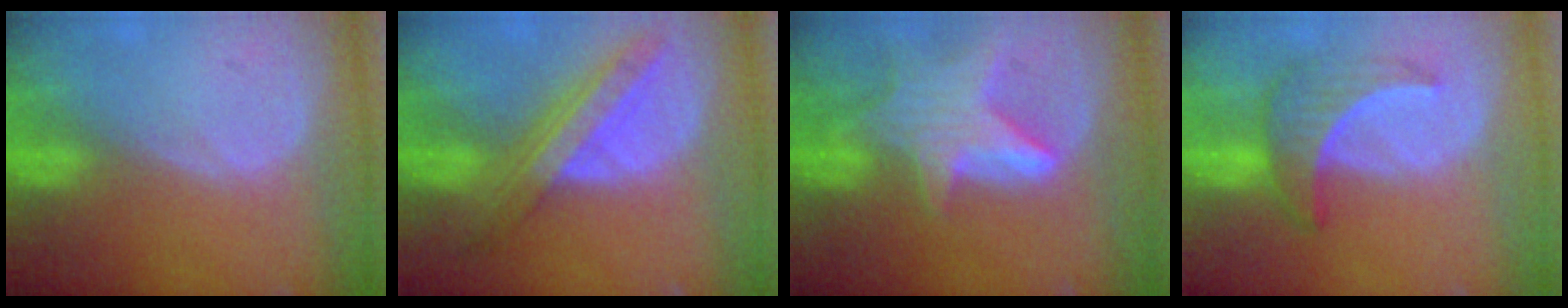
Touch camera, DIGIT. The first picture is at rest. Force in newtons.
{"total": 8.5, "press": 7.5, "slide": 4.0}
{"total": 7.5, "press": 7.0, "slide": 2.9}
{"total": 6.2, "press": 5.9, "slide": 1.7}